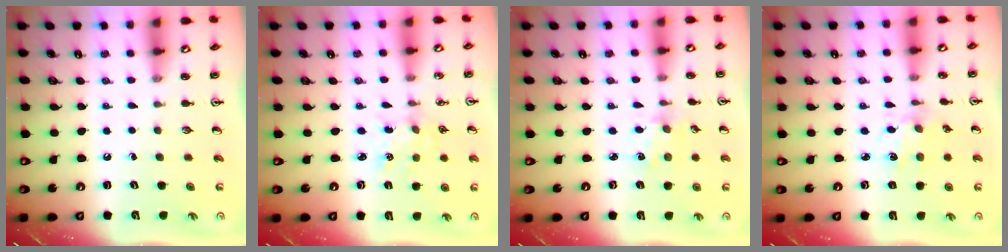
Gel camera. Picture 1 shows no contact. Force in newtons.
{"total": 4.2, "press": 4.2, "slide": 0.4}
{"total": 1.6, "press": 1.5, "slide": 0.3}
{"total": 3.0, "press": 2.9, "slide": 0.6}